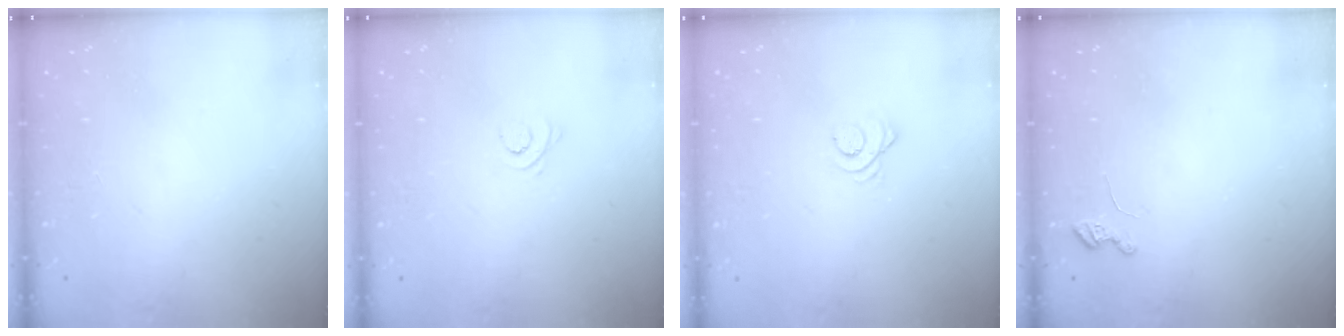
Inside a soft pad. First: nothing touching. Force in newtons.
{"total": 2.5, "press": 2.5, "slide": 0.3}
{"total": 2.9, "press": 2.9, "slide": 0.4}
{"total": 4.2, "press": 4.1, "slide": 0.7}